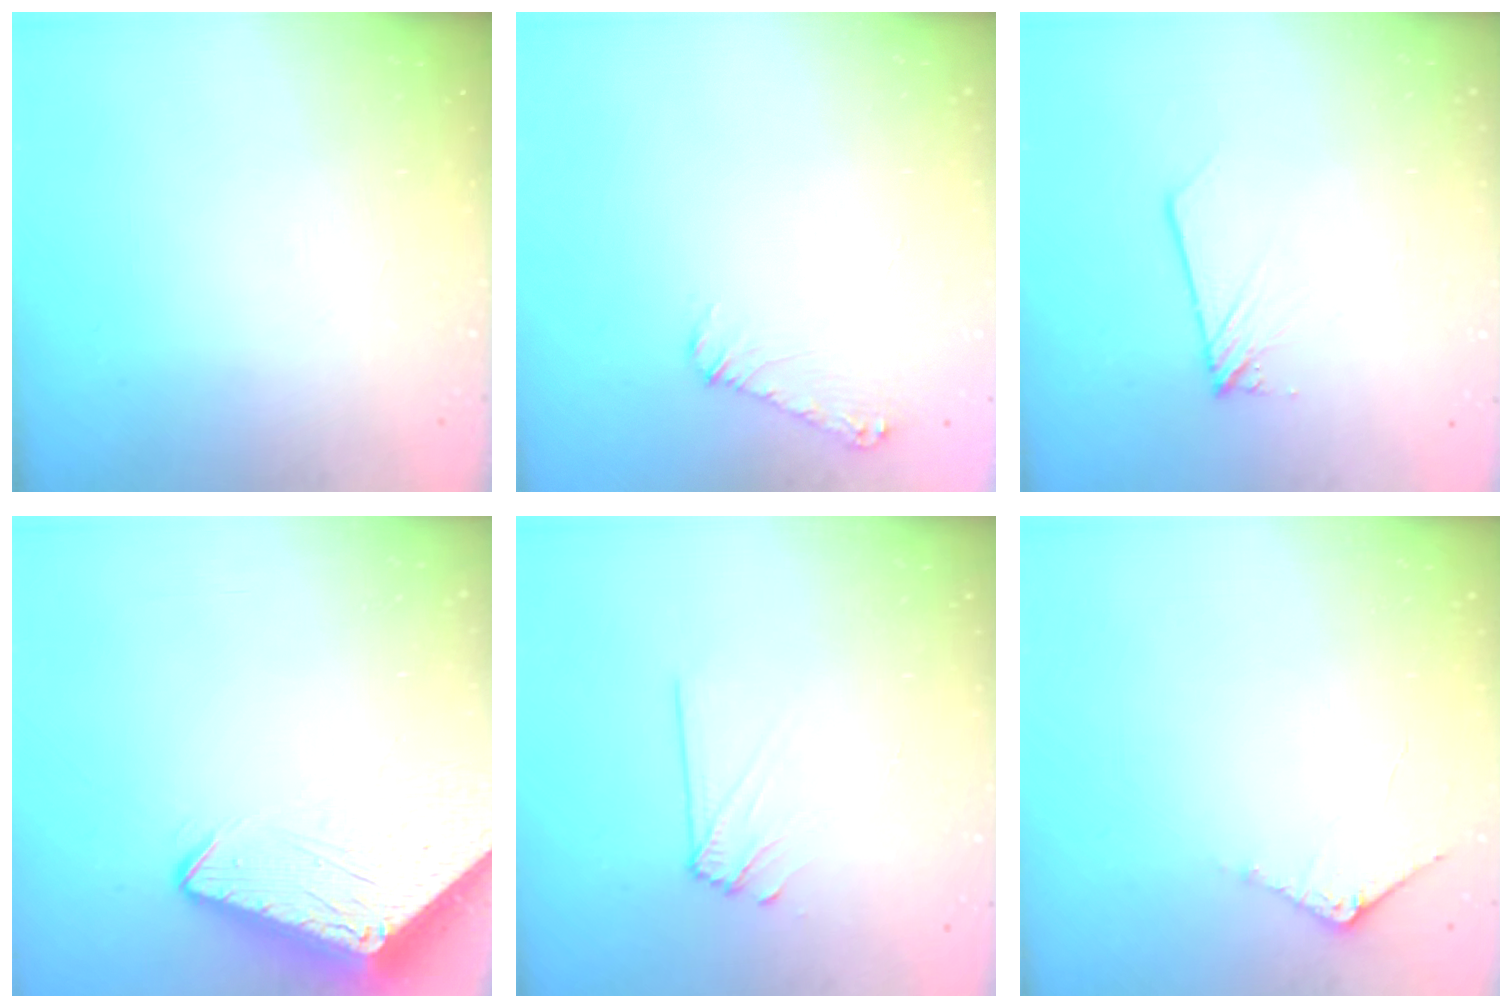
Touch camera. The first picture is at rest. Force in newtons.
{"total": 6.4, "press": 6.4, "slide": 0.7}
{"total": 1.7, "press": 1.7, "slide": 0.1}
{"total": 7.1, "press": 7.0, "slide": 0.7}
{"total": 5.9, "press": 5.8, "slide": 0.9}
{"total": 5.7, "press": 5.7, "slide": 0.6}